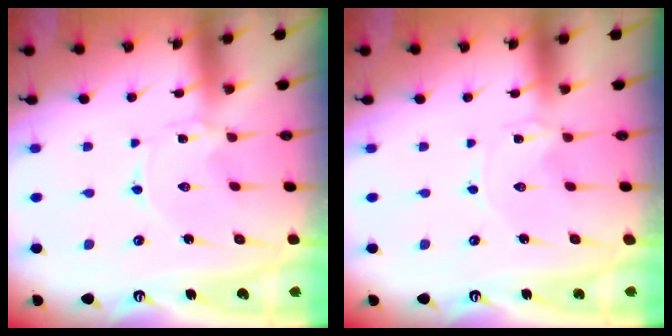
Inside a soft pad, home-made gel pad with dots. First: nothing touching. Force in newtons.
{"total": 0.0}